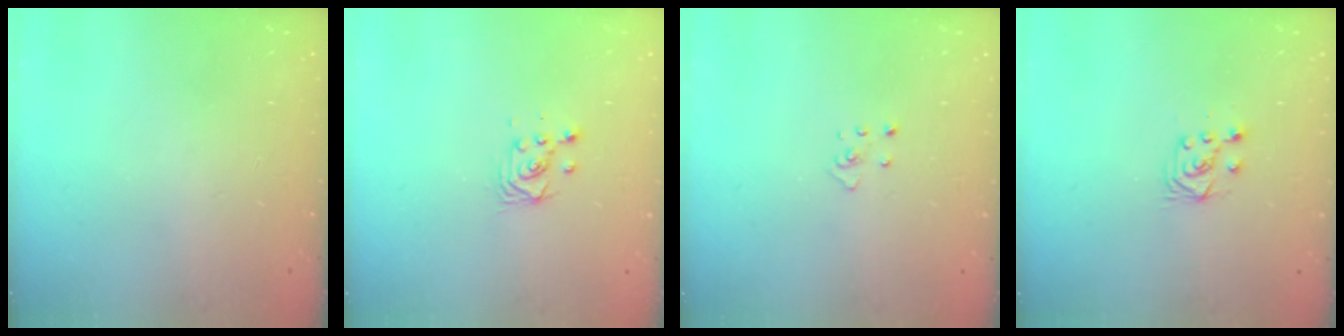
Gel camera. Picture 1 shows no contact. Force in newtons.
{"total": 3.2, "press": 3.2, "slide": 0.6}
{"total": 2.9, "press": 2.9, "slide": 0.2}
{"total": 6.3, "press": 6.3, "slide": 0.7}